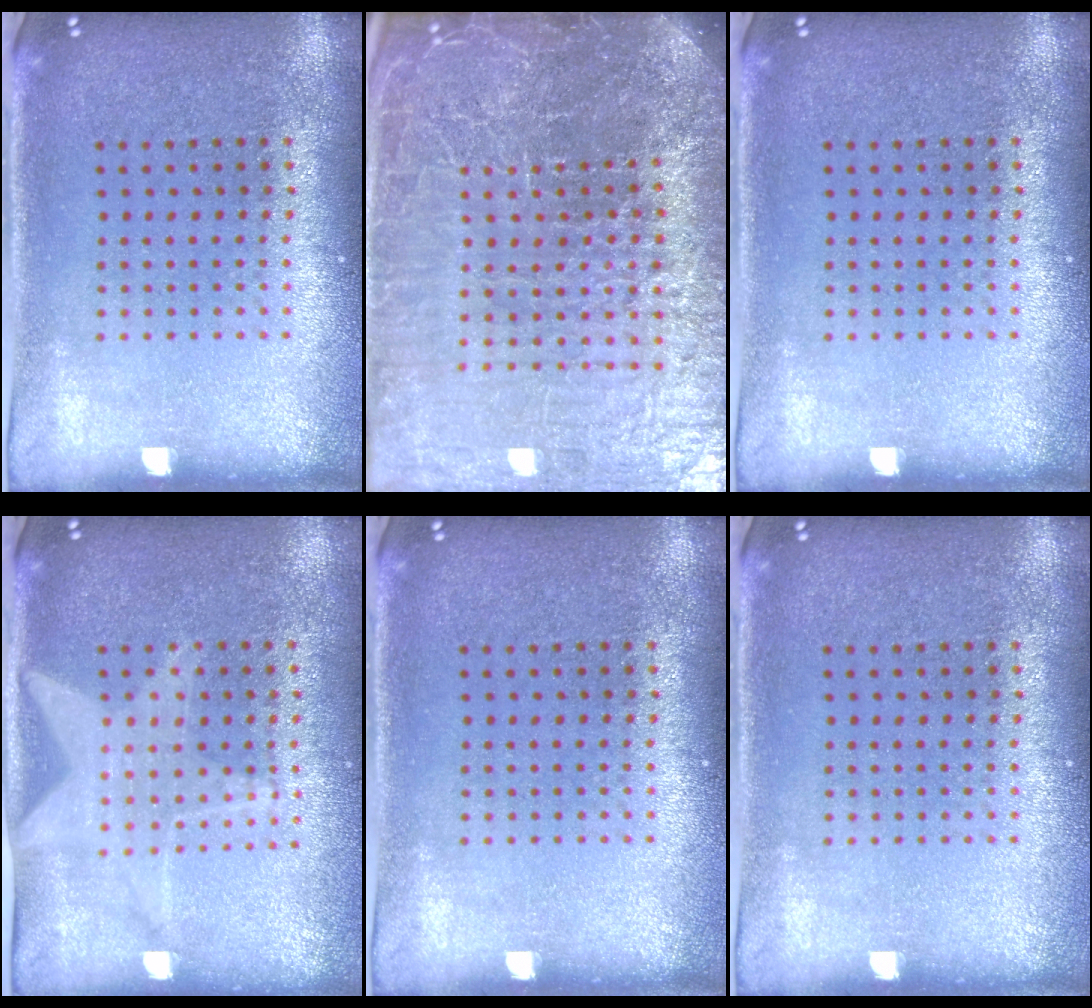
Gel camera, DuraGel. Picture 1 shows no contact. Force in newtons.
{"total": 7.2, "press": 6.3, "slide": 3.5}
{"total": 0.0}
{"total": 1.4, "press": 1.4, "slide": 0.2}
{"total": 0.0}
{"total": 0.0}